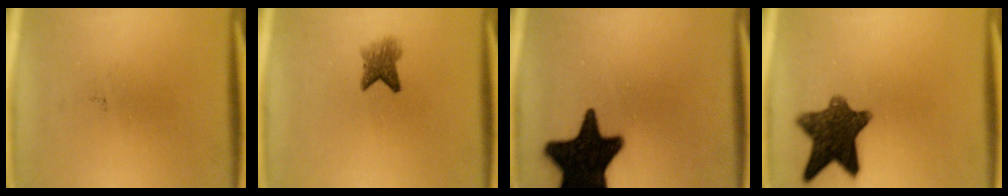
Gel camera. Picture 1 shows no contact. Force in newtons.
{"total": 3.2}
{"total": 19.7}
{"total": 11.0}